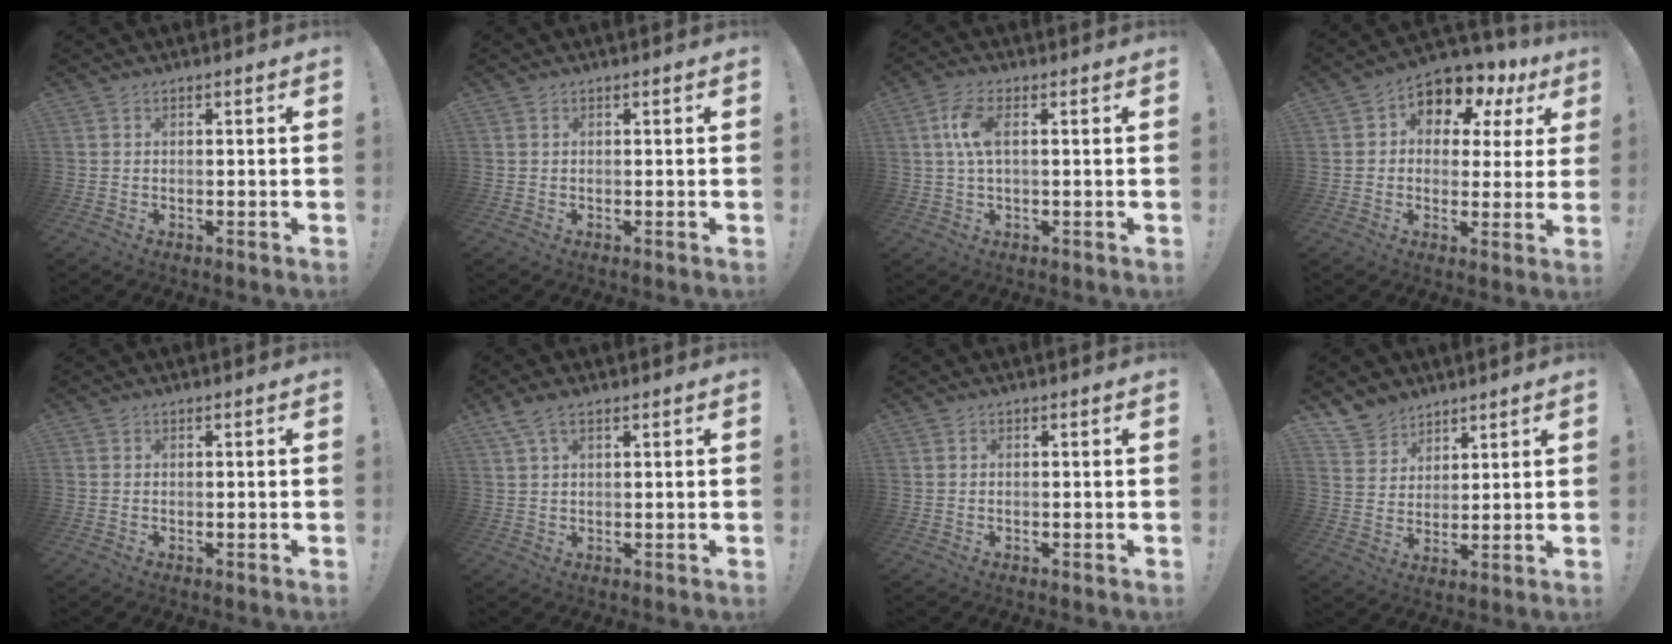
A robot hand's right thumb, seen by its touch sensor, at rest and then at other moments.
{"total": 0.0}
{"total": 7.4, "force": [1.1, 3.0, 6.7], "torque": [-0.127, -0.003, 0.020]}
{"total": 8.0, "force": [4.2, 5.7, 3.7], "torque": [-0.056, -0.040, 0.076]}
{"total": 0.0}
{"total": 5.0, "force": [3.0, 2.3, 3.4], "torque": [-0.060, -0.005, 0.057]}
{"total": 0.0}
{"total": 8.6, "force": [6.9, 5.0, 1.0], "torque": [-0.022, -0.051, 0.138]}